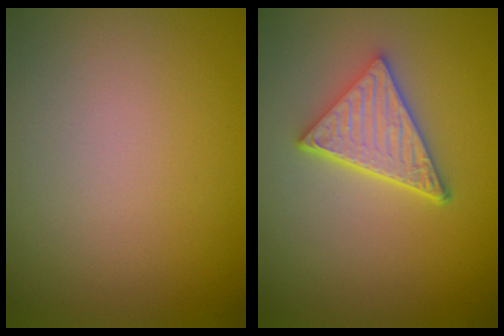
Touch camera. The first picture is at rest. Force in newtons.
{"total": 5.0, "press": 3.6, "slide": 3.5}